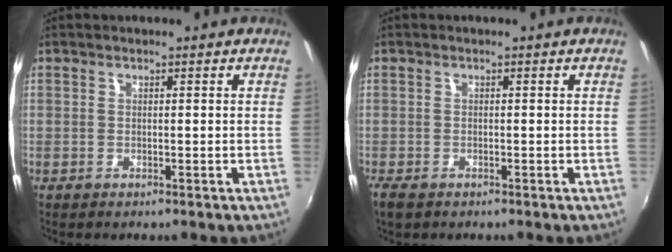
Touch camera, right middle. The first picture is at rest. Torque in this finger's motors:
{"motor_torque": [0.50, -0.44, 0.04, 0.06]}